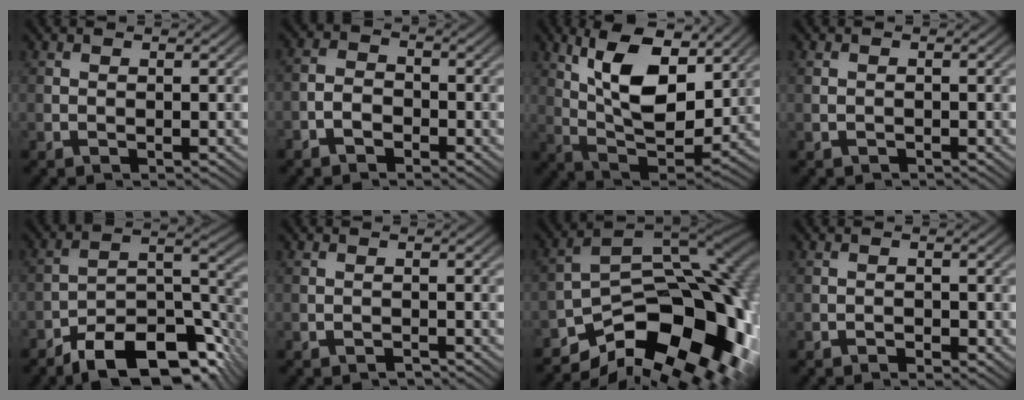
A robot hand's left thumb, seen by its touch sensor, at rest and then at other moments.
{"total": 2.8, "force": [-1.8, 1.7, 1.3], "torque": [-0.025, 0.004, -0.044]}
{"total": 13.3, "force": [5.6, 6.2, 10.4], "torque": [-0.198, -0.004, 0.105]}
{"total": 0.8, "force": [-0.4, 0.7, 0.2], "torque": [-0.001, -0.003, -0.011]}
{"total": 15.0, "force": [-10.7, 5.7, 8.9], "torque": [-0.149, -0.008, -0.176]}
{"total": 0.8, "force": [-0.7, 0.1, 0.2], "torque": [-0.001, 0.002, -0.015]}
{"total": 17.3, "force": [-8.9, 8.9, 11.8], "torque": [-0.155, -0.022, -0.143]}
{"total": 1.3, "force": [-0.8, 0.6, 0.8], "torque": [-0.011, 0.000, -0.015]}